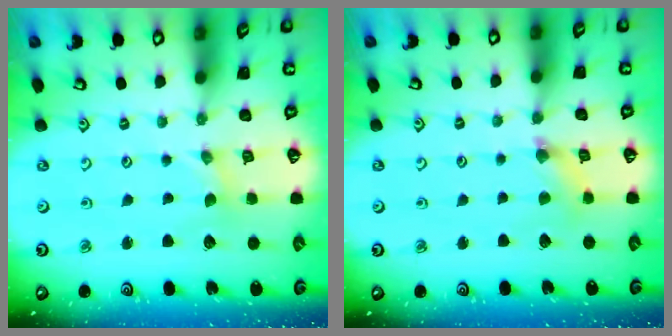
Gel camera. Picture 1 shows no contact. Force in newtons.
{"total": 2.9, "press": 2.9, "slide": 0.3}